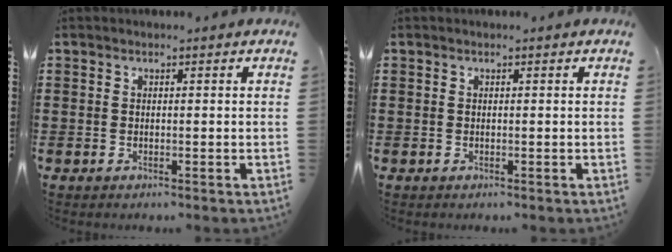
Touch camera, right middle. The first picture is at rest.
{"total": 0.0}